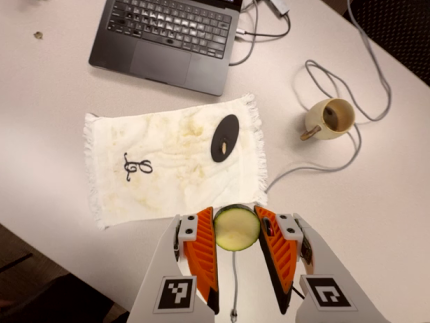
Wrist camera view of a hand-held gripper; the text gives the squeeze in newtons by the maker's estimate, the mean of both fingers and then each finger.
{"total": 10.3, "left": 10.2, "right": 10.4}